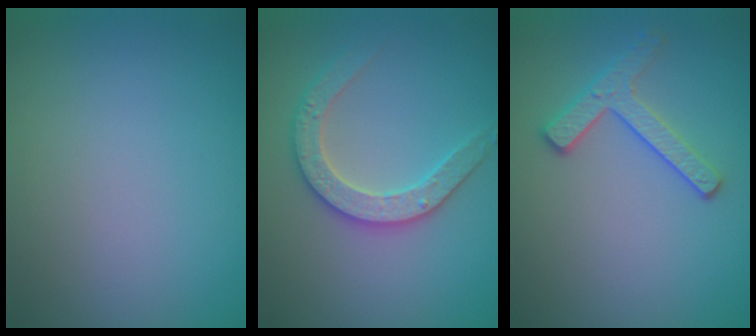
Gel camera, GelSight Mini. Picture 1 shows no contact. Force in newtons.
{"total": 3.1, "press": 3.1, "slide": 0.2}
{"total": 2.5, "press": 2.3, "slide": 0.9}